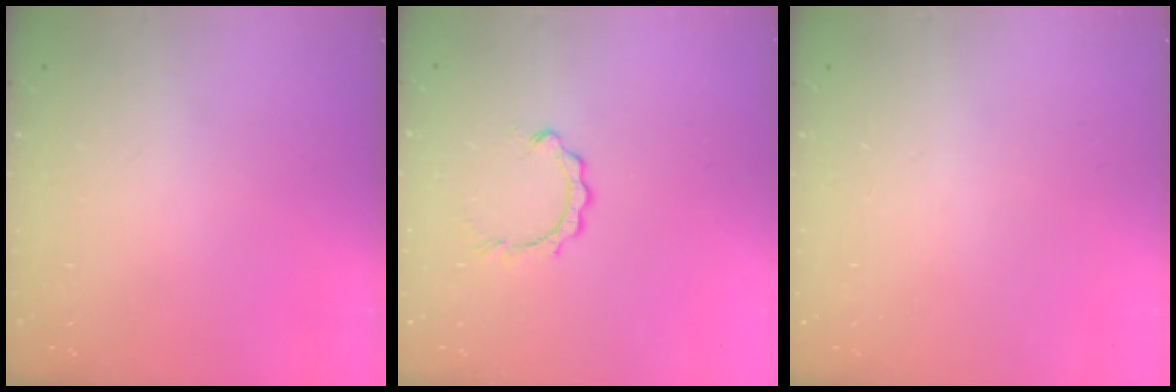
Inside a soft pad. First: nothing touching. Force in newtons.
{"total": 2.9, "press": 2.9, "slide": 0.3}
{"total": 0.0}